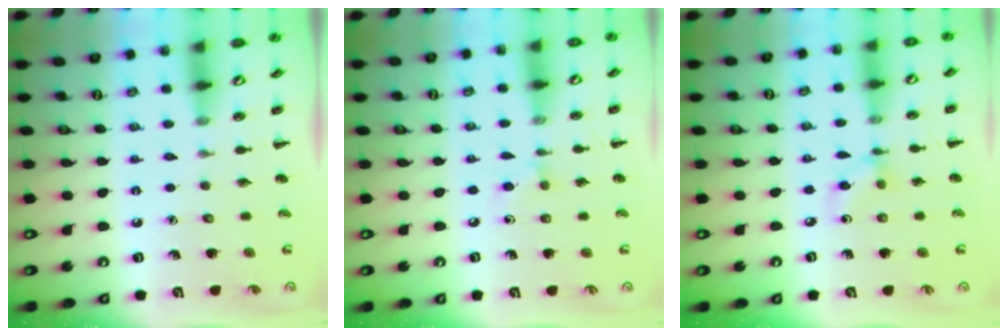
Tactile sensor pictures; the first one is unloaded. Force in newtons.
{"total": 5.1, "press": 4.9, "slide": 1.4}
{"total": 3.8, "press": 3.7, "slide": 0.8}